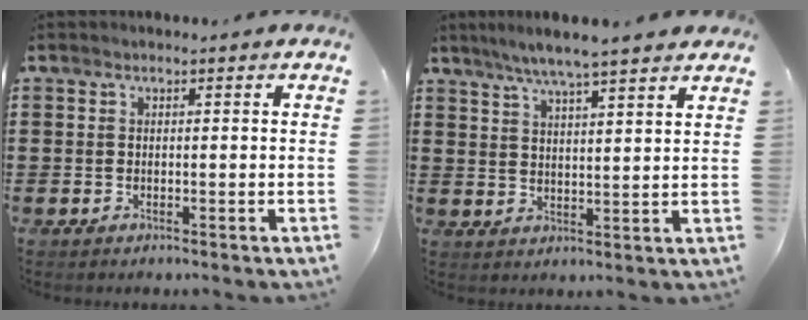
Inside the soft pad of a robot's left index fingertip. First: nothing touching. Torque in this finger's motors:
{"motor_torque": [1.17, -0.98, 0.30, 0.16]}